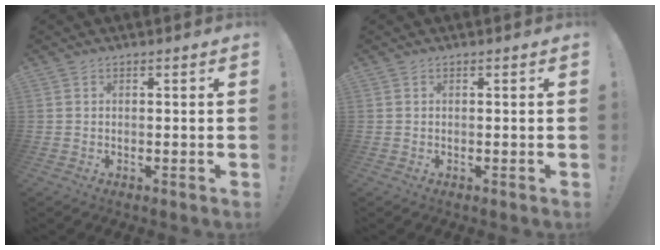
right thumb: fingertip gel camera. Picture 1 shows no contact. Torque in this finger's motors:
{"motor_torque": [0.00, 0.00, 0.00, 0.00, 0.00]}